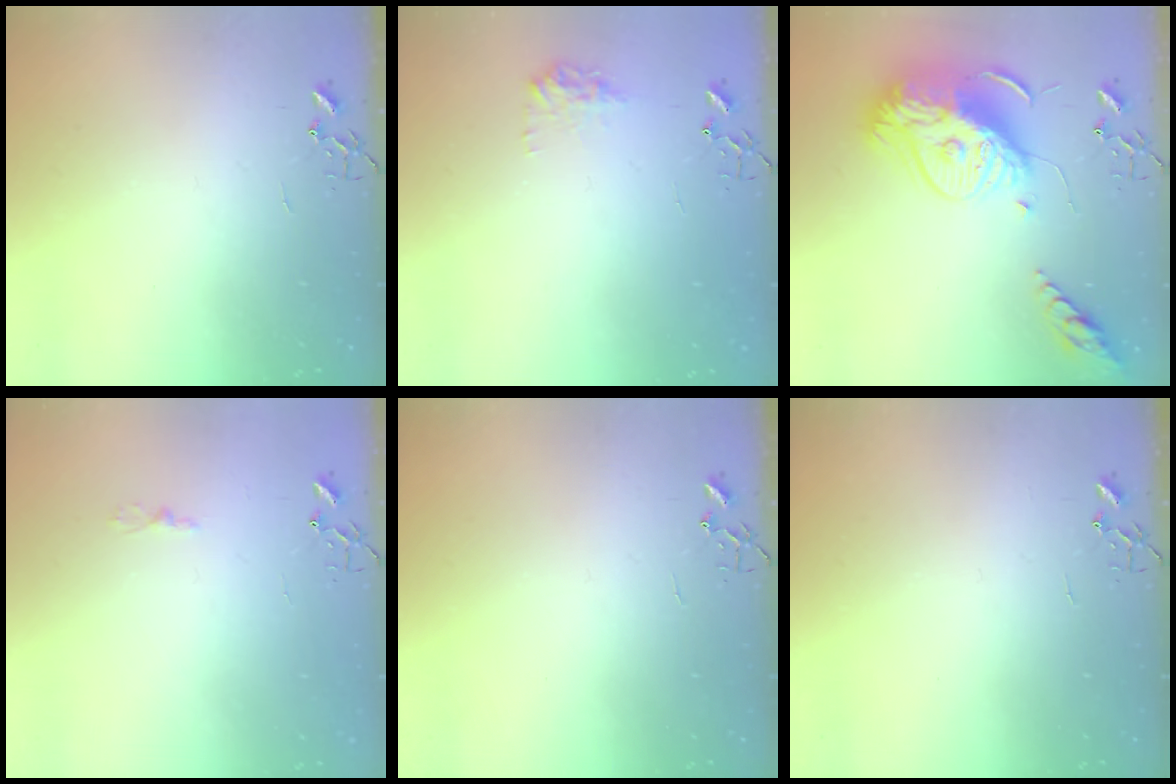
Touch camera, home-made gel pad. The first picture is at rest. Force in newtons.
{"total": 8.7, "press": 8.7, "slide": 0.4}
{"total": 18.8, "press": 18.7, "slide": 1.8}
{"total": 2.4, "press": 2.4, "slide": 0.3}
{"total": 0.0}
{"total": 0.0}